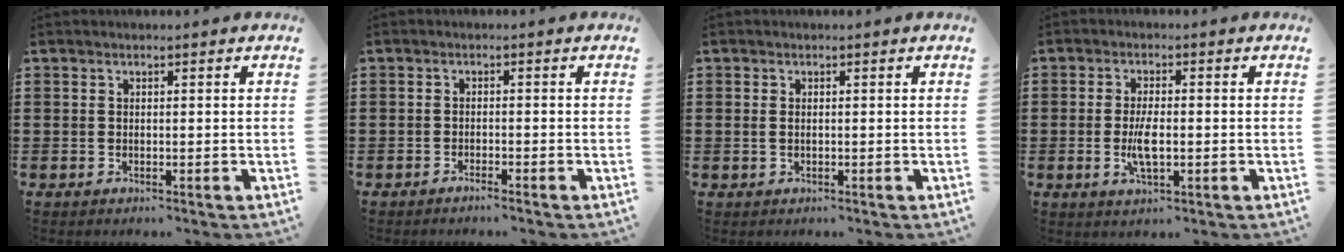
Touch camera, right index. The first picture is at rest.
{"total": 1.1, "force": [-1.1, -0.1, 0.3], "torque": [-0.007, 0.000, -0.021]}
{"total": 1.0, "force": [0.1, 0.6, 0.9], "torque": [-0.019, 0.005, 0.001]}
{"total": 4.6, "force": [-0.8, 1.6, 4.2], "torque": [-0.087, -0.002, -0.018]}